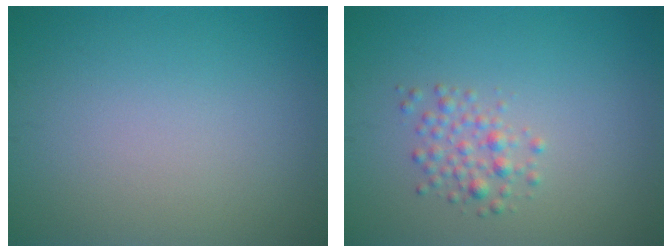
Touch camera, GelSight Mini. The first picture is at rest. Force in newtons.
{"total": 1.9, "press": 1.9, "slide": 0.1}